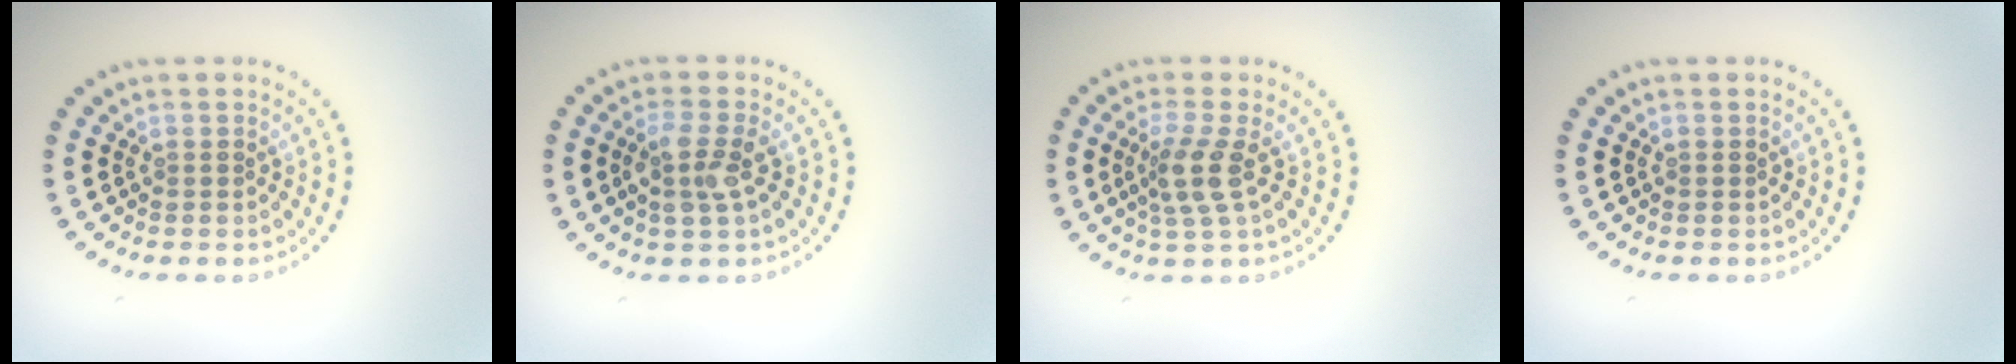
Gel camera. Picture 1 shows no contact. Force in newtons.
{"total": 2.7, "press": 2.6, "slide": 0.9}
{"total": 2.9, "press": 2.3, "slide": 1.8}
{"total": 0.0}